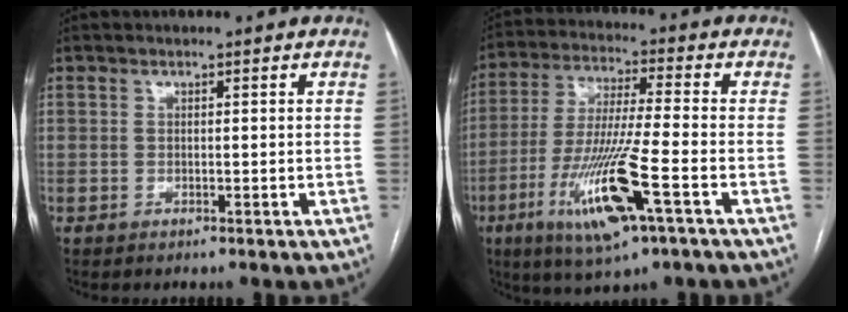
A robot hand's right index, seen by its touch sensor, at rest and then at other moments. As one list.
[{"total": 14.9, "force": [-6.1, 0.9, 13.6], "torque": [-0.276, -0.027, -0.109]}]